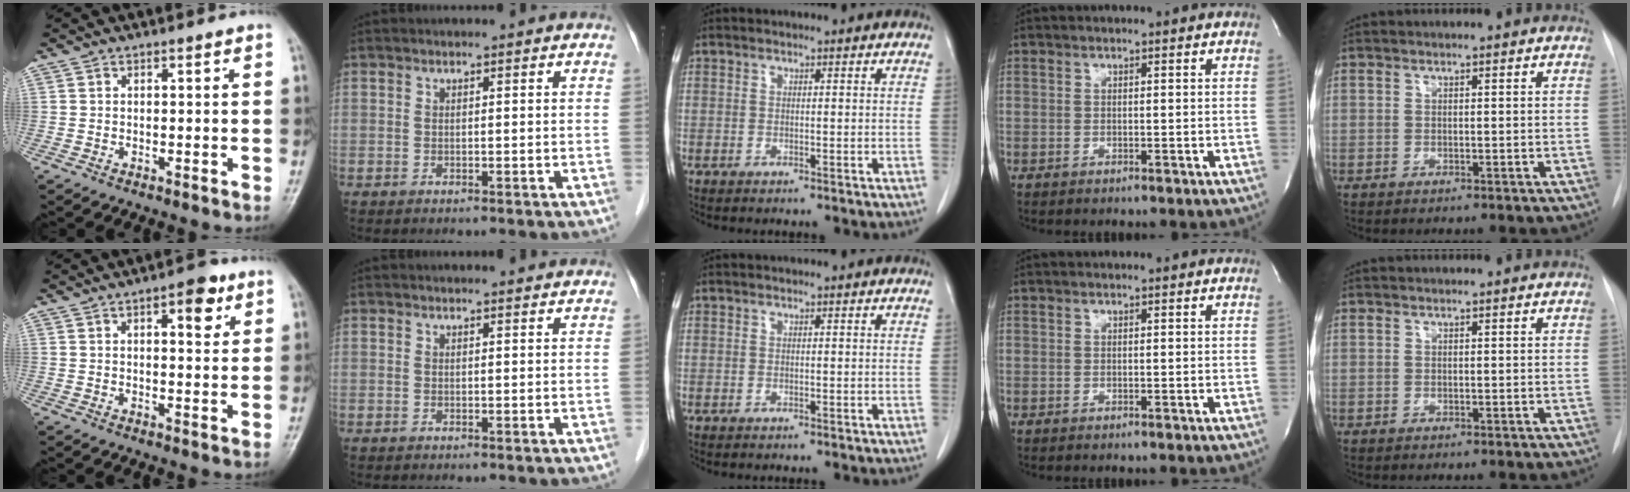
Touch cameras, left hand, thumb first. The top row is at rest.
{"thumb": {"total": 6.1, "force": [2.8, 2.5, 4.7], "torque": [-0.047, -0.009, 0.034]}, "index": {"total": 1.3, "force": [1.3, 0.1, 0.1], "torque": [-0.011, -0.002, 0.016]}}